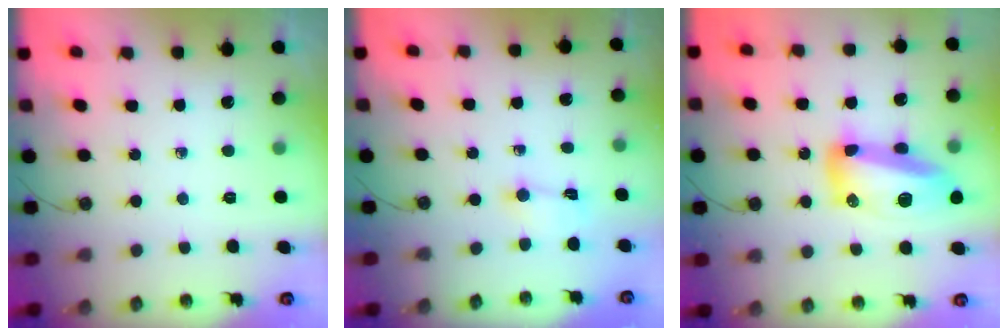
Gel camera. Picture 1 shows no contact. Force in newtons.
{"total": 1.5, "press": 1.4, "slide": 0.6}
{"total": 16.6, "press": 16.5, "slide": 1.1}